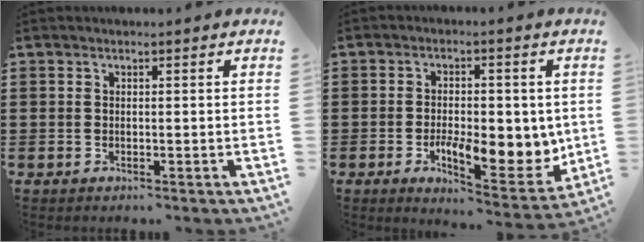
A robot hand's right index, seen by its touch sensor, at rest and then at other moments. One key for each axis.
{"total": 9.0, "fx": -1.7, "fy": 4.3, "fz": 7.7, "tx": -0.102, "ty": -0.008, "tz": -0.026}